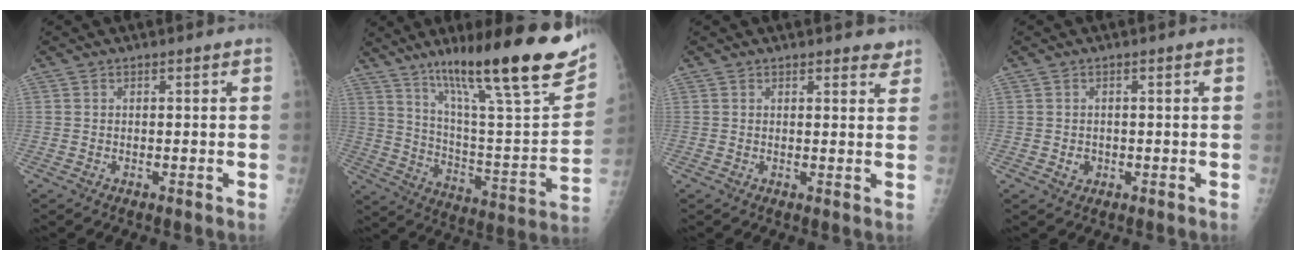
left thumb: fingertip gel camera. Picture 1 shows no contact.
{"total": 28.5, "force": [17.7, 4.9, 21.8], "torque": [-0.315, -0.054, 0.289]}
{"total": 3.1, "force": [2.6, 1.0, 1.2], "torque": [0.003, -0.013, 0.026]}
{"total": 1.5, "force": [-0.3, 1.4, 0.7], "torque": [-0.005, 0.002, 0.001]}